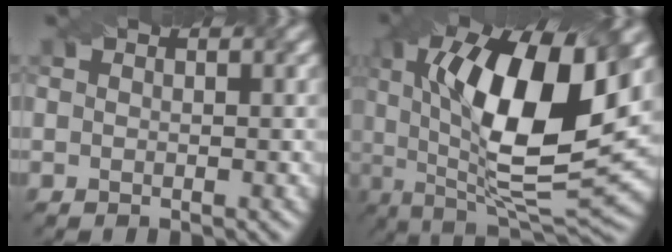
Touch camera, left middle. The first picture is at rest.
{"total": 15.1, "force": [3.1, 5.4, 13.8], "torque": [-0.224, -0.003, 0.046]}